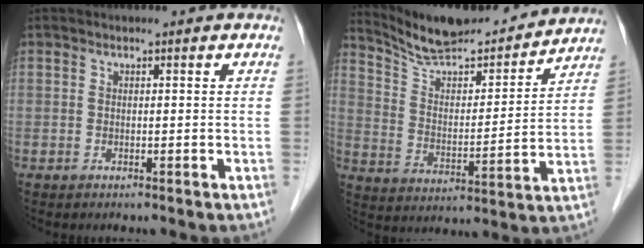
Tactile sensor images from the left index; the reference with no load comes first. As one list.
[{"total": 16.5, "force": [15.7, 2.1, 4.6], "torque": [-0.079, -0.006, 0.249]}]